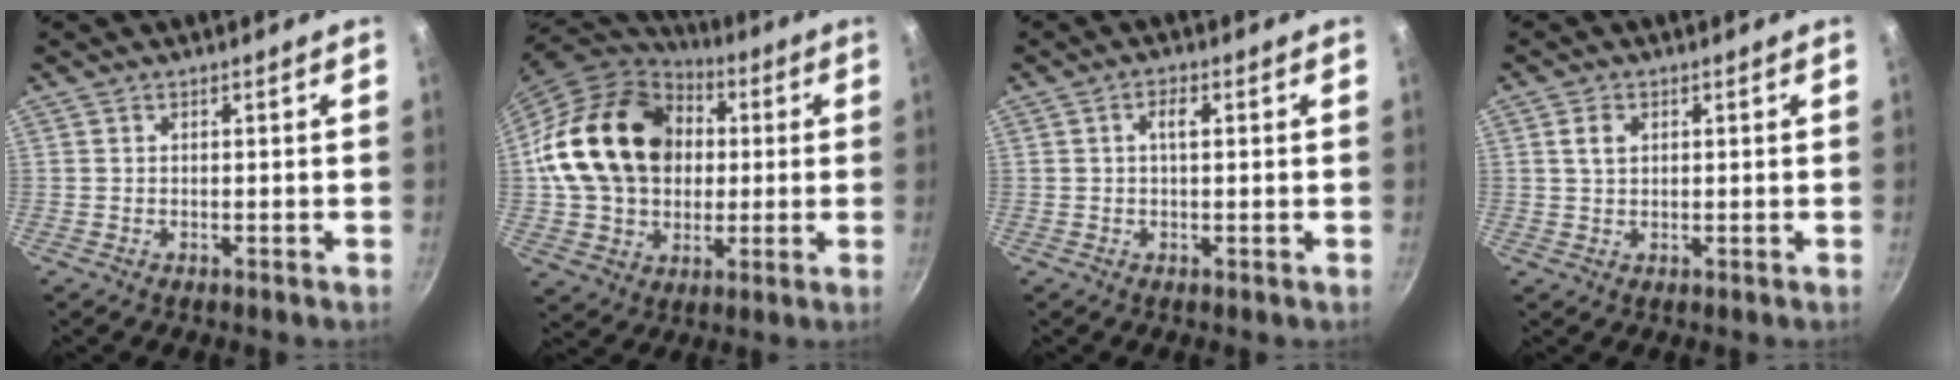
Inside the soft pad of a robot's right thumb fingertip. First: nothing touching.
{"total": 22.9, "force": [2.9, 18.0, 13.9], "torque": [-0.224, 0.028, 0.054]}
{"total": 2.5, "force": [0.4, 1.0, 2.3], "torque": [-0.045, 0.008, 0.003]}
{"total": 2.8, "force": [0.9, 2.0, 1.8], "torque": [-0.026, 0.001, 0.017]}